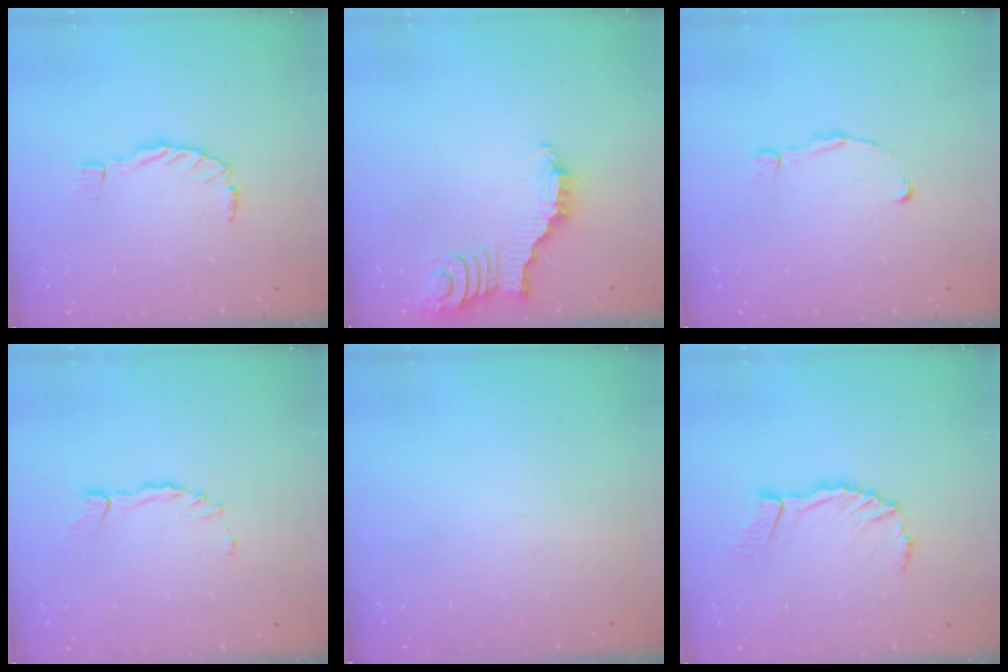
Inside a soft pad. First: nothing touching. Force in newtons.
{"total": 2.9, "press": 2.8, "slide": 0.4}
{"total": 1.5, "press": 1.5, "slide": 0.1}
{"total": 2.8, "press": 2.8, "slide": 0.4}
{"total": 0.0}
{"total": 8.0, "press": 7.9, "slide": 0.8}